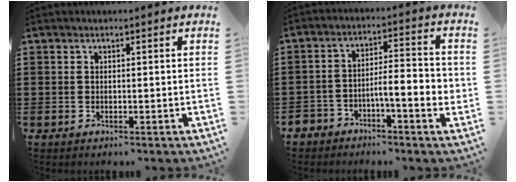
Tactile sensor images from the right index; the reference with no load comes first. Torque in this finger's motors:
{"motor_torque": [1.47, 0.67, 0.24, 0.07]}